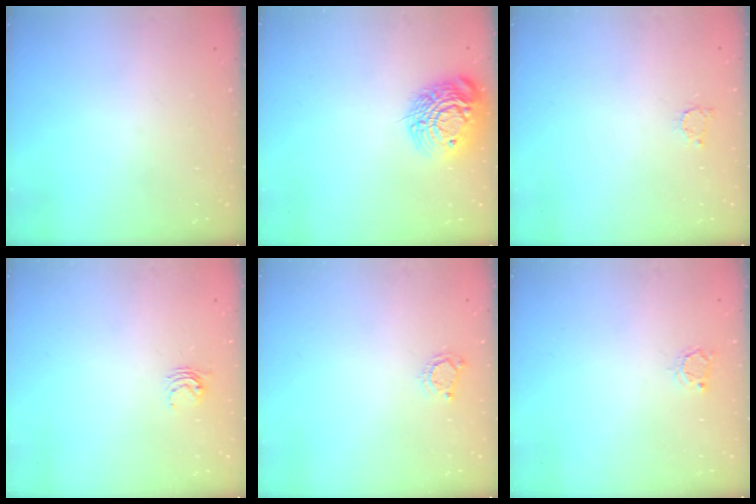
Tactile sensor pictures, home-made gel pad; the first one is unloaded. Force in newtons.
{"total": 15.8, "press": 15.7, "slide": 1.3}
{"total": 2.5, "press": 2.5, "slide": 0.4}
{"total": 3.7, "press": 3.6, "slide": 0.3}
{"total": 4.0, "press": 3.9, "slide": 0.5}
{"total": 2.9, "press": 2.9, "slide": 0.3}